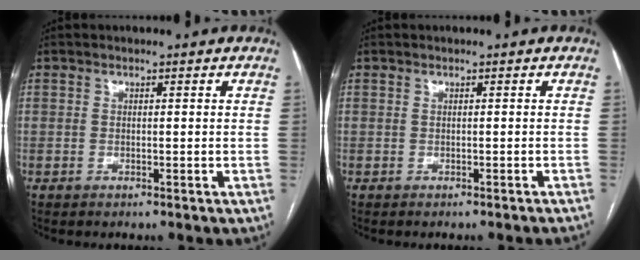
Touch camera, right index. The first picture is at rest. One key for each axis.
{"total": 2.1, "fx": -1.9, "fy": -0.3, "fz": 0.9, "tx": -0.011, "ty": 0.006, "tz": -0.020}